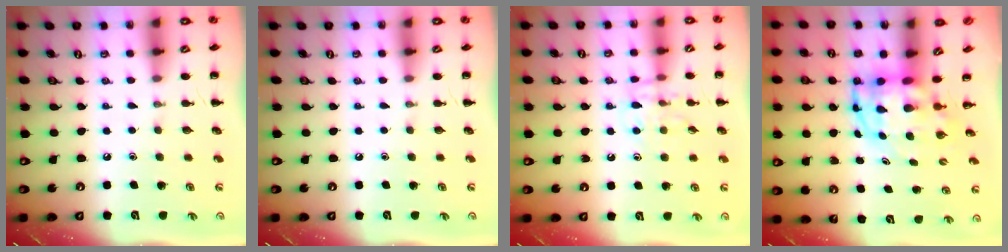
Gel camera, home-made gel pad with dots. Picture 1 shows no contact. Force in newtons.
{"total": 0.0}
{"total": 10.0, "press": 10.0, "slide": 0.8}
{"total": 5.0, "press": 4.8, "slide": 1.4}